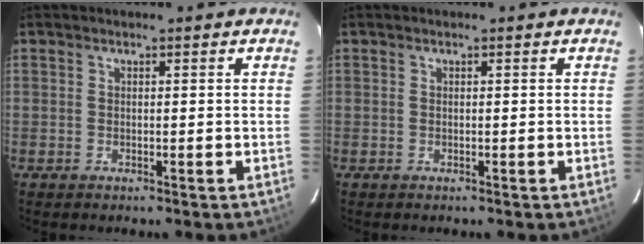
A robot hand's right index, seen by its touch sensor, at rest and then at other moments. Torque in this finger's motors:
{"motor_torque": [0.00, 0.00, 0.04, 0.00]}